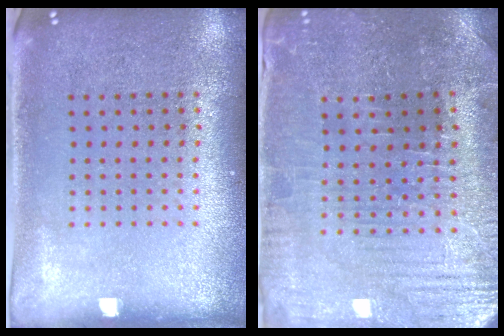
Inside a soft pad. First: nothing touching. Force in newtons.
{"total": 1.6, "press": 1.6, "slide": 0.4}